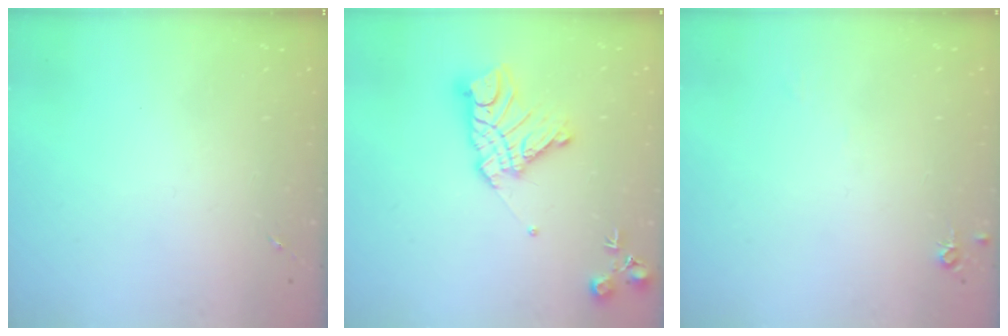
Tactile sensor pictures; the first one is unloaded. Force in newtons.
{"total": 16.4, "press": 16.3, "slide": 1.4}
{"total": 4.7, "press": 4.7, "slide": 0.7}